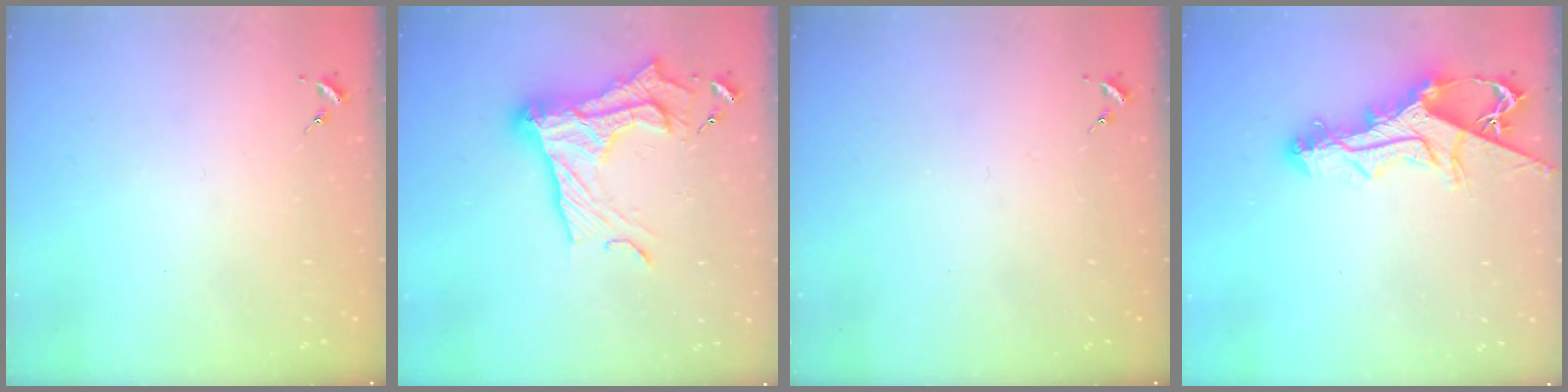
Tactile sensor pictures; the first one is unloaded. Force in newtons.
{"total": 22.9, "press": 22.8, "slide": 1.7}
{"total": 0.0}
{"total": 13.3, "press": 13.2, "slide": 1.5}